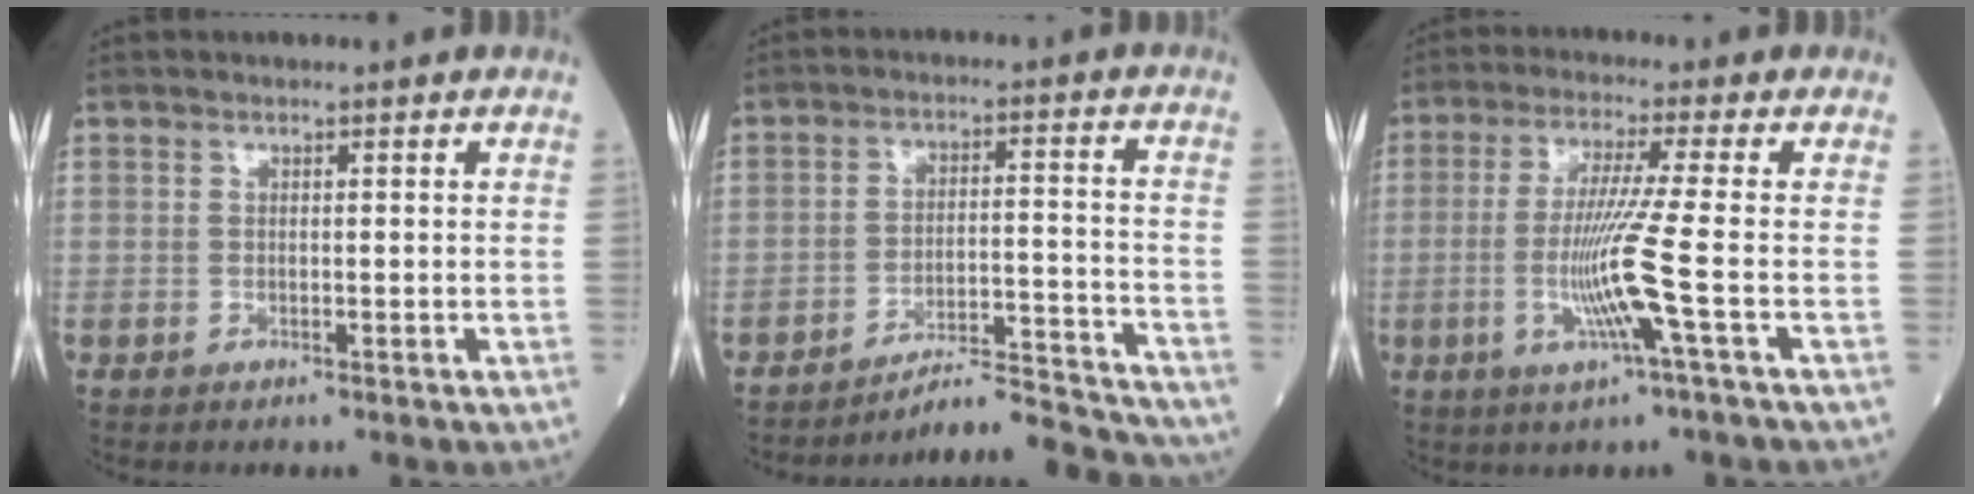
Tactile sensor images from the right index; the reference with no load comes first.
{"total": 12.7, "force": [-12.7, -0.4, 0.8], "torque": [-0.003, 0.027, -0.188]}
{"total": 9.1, "force": [-2.3, -1.9, 8.6], "torque": [-0.180, -0.019, -0.047]}